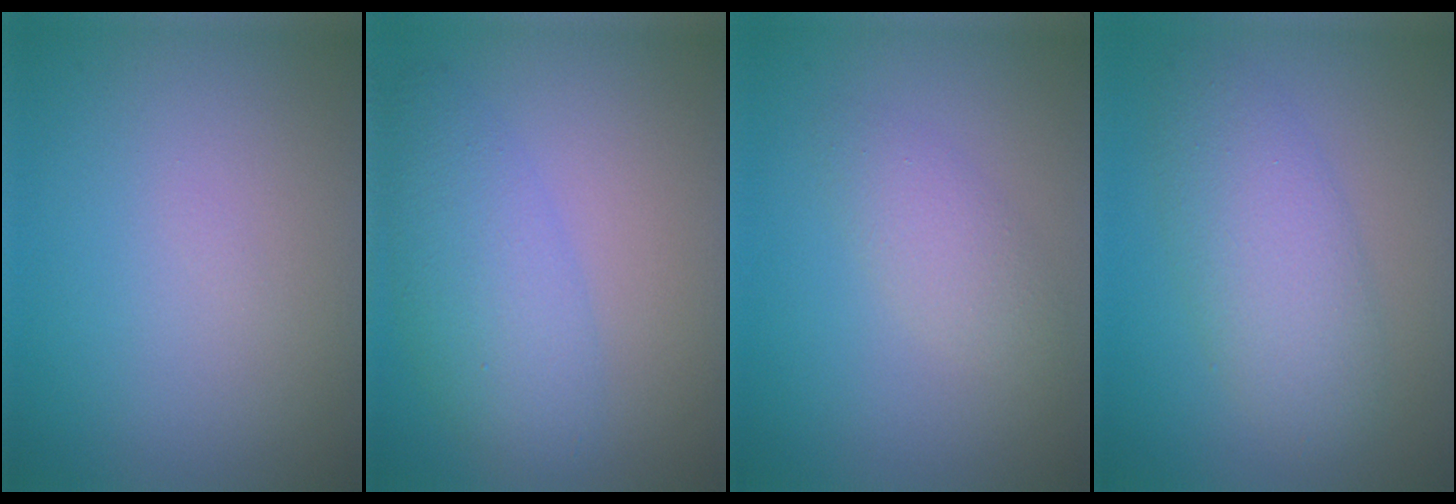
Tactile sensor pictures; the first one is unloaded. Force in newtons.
{"total": 4.3, "press": 4.3, "slide": 0.1}
{"total": 2.1, "press": 2.1, "slide": 0.1}
{"total": 4.8, "press": 4.8, "slide": 0.0}